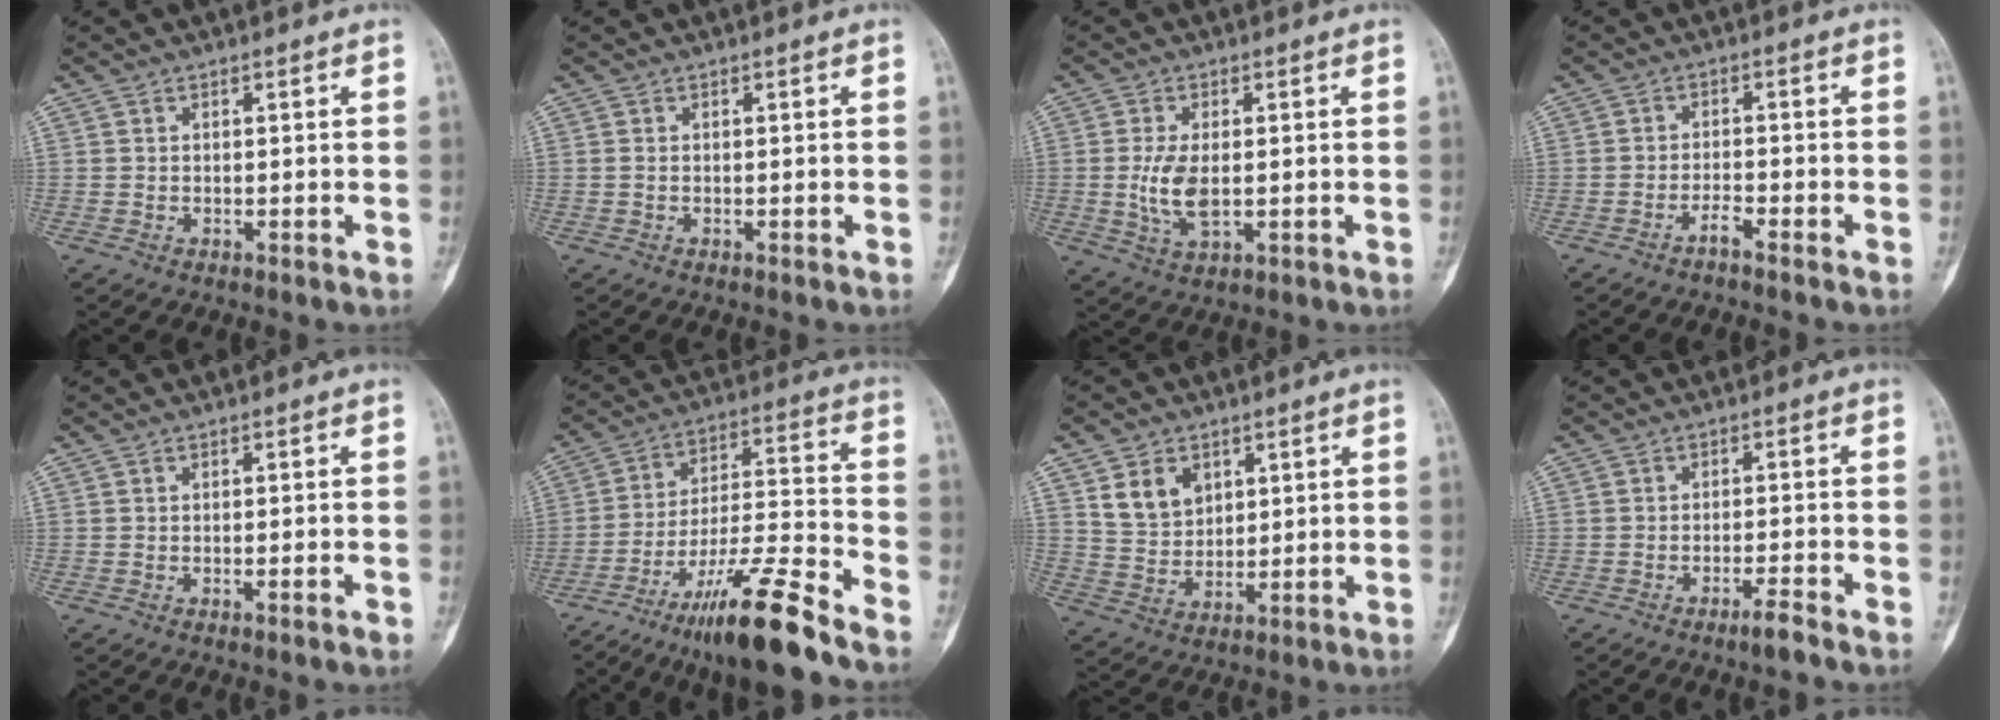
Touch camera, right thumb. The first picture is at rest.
{"total": 0.0}
{"total": 6.7, "force": [-0.2, 3.3, 5.8], "torque": [-0.120, -0.009, 0.000]}
{"total": 2.2, "force": [-1.9, 0.1, 1.2], "torque": [-0.030, 0.013, -0.037]}
{"total": 1.3, "force": [-0.7, 0.1, 1.1], "torque": [-0.023, 0.000, -0.010]}
{"total": 16.6, "force": [-12.4, 1.2, 11.0], "torque": [-0.205, 0.071, -0.211]}
{"total": 7.7, "force": [3.4, 5.7, 3.9], "torque": [-0.047, -0.020, 0.071]}
{"total": 2.8, "force": [-2.2, -0.1, 1.8], "torque": [-0.039, 0.011, -0.041]}